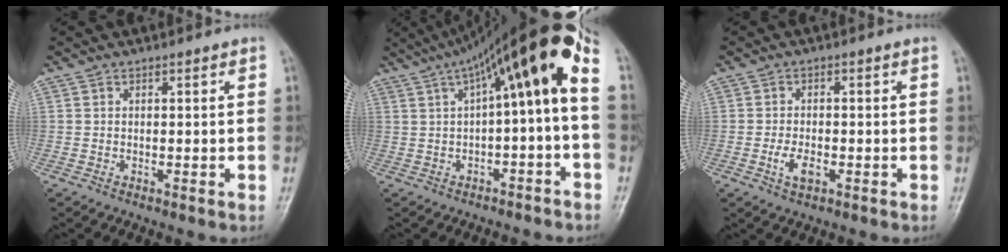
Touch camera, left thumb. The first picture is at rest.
{"total": 14.6, "force": [2.1, 3.4, 14.0], "torque": [-0.222, 0.069, 0.033]}
{"total": 3.9, "force": [-1.4, 2.2, 2.9], "torque": [-0.053, 0.006, -0.026]}